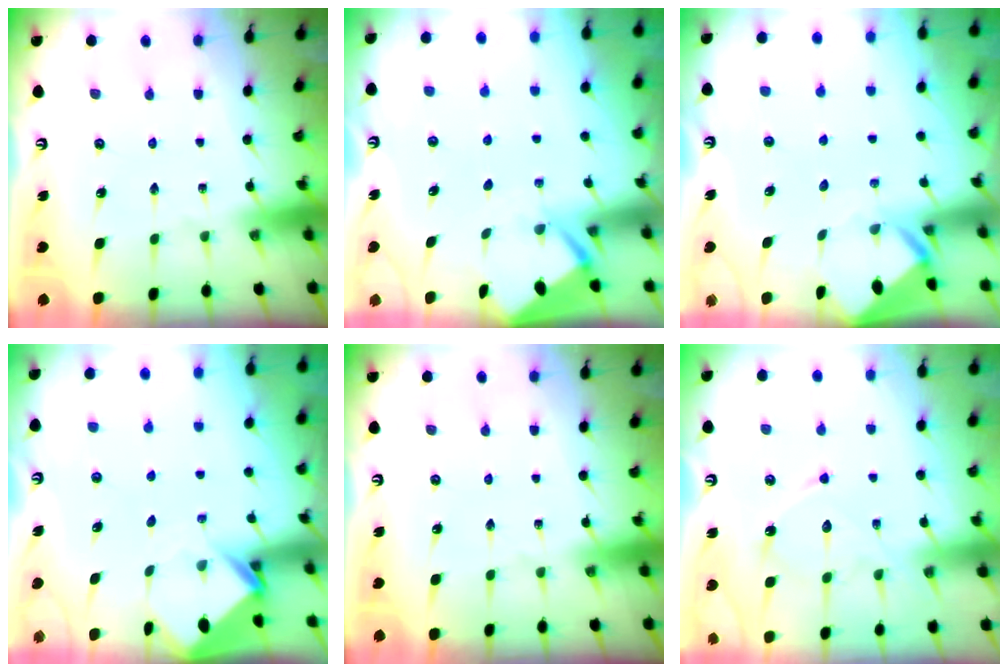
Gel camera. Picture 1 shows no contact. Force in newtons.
{"total": 2.8, "press": 2.8, "slide": 0.3}
{"total": 3.9, "press": 3.9, "slide": 0.3}
{"total": 4.0, "press": 4.0, "slide": 0.2}
{"total": 0.0}
{"total": 12.0, "press": 12.0, "slide": 0.9}